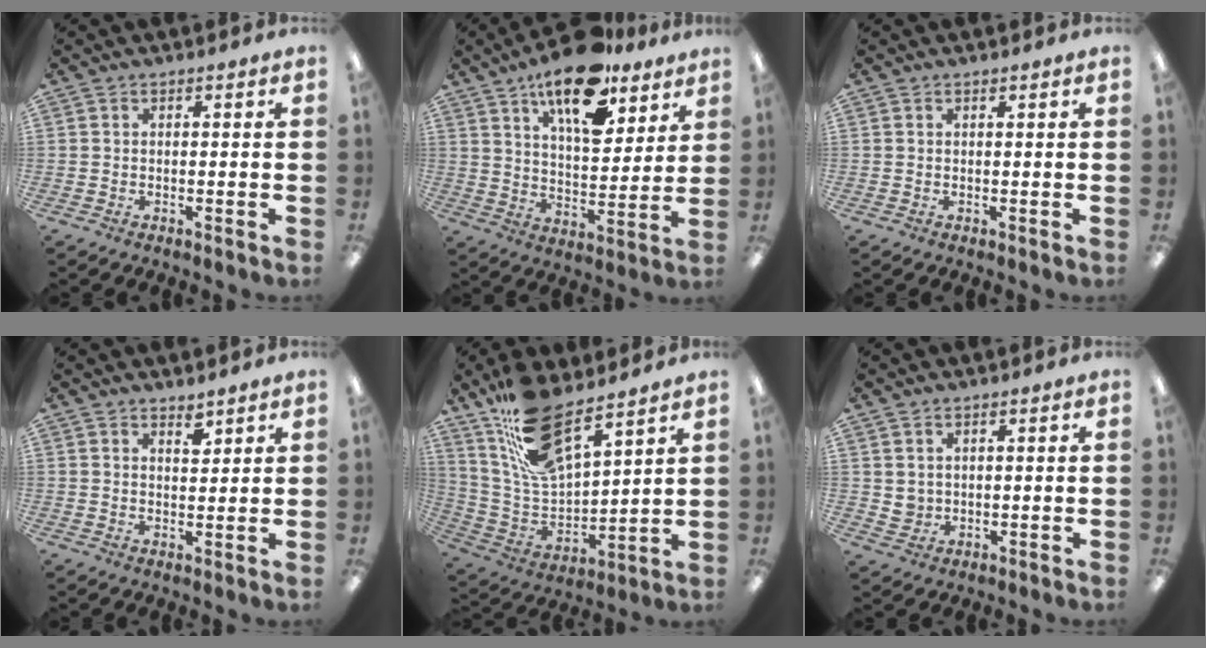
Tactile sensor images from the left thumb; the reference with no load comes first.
{"total": 17.6, "force": [12.1, 7.5, 10.4], "torque": [-0.161, -0.064, 0.205]}
{"total": 0.0}
{"total": 3.1, "force": [2.6, 1.1, 1.2], "torque": [-0.005, -0.018, 0.042]}
{"total": 17.2, "force": [12.8, 6.2, 9.8], "torque": [-0.202, -0.069, 0.233]}
{"total": 2.8, "force": [1.6, 2.3, 0.2], "torque": [-0.004, -0.005, 0.030]}